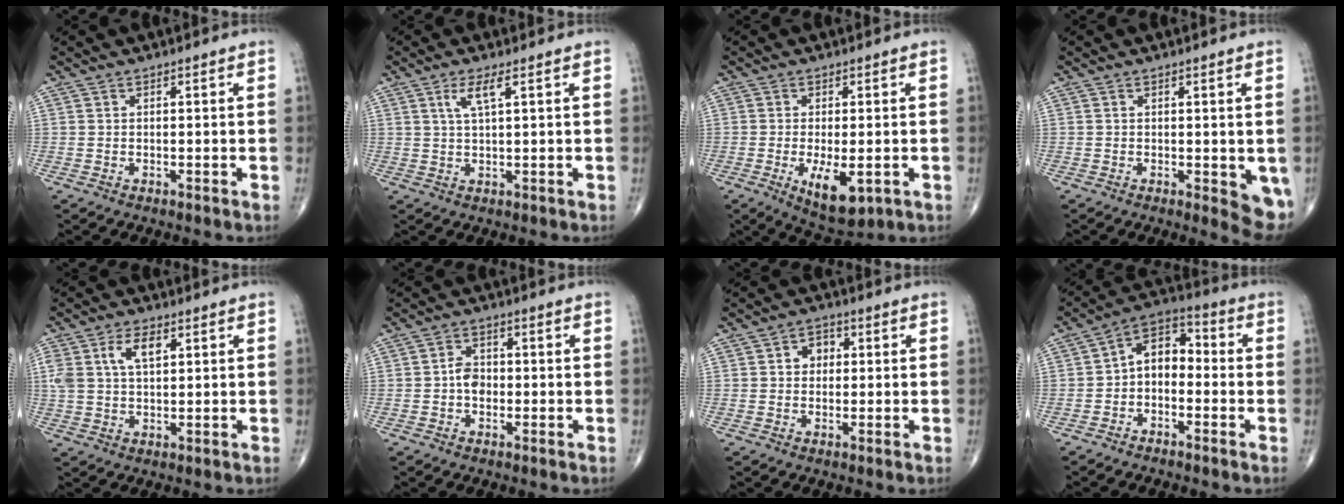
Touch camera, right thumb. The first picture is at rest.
{"total": 3.7, "force": [1.6, 0.6, 3.3], "torque": [-0.075, -0.003, 0.035]}
{"total": 8.2, "force": [-2.4, 3.5, 7.1], "torque": [-0.111, -0.015, -0.028]}
{"total": 5.6, "force": [-1.0, 2.0, 5.1], "torque": [-0.049, -0.012, -0.012]}
{"total": 7.4, "force": [2.6, 4.1, 5.7], "torque": [-0.116, 0.004, 0.051]}
{"total": 3.8, "force": [-0.5, 2.8, 2.4], "torque": [-0.030, 0.011, -0.016]}
{"total": 3.9, "force": [0.6, 3.2, 2.1], "torque": [-0.011, 0.010, 0.004]}
{"total": 8.1, "force": [-1.3, 5.5, 5.8], "torque": [-0.071, 0.039, -0.043]}